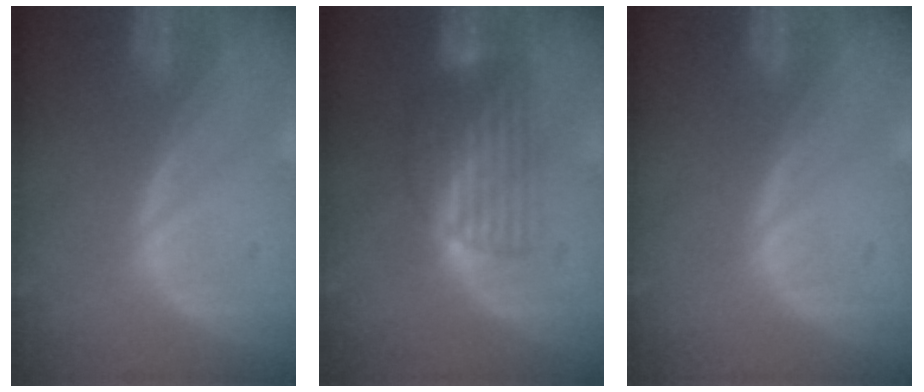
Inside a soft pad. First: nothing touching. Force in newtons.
{"total": 6.6, "press": 5.7, "slide": 3.3}
{"total": 0.0}